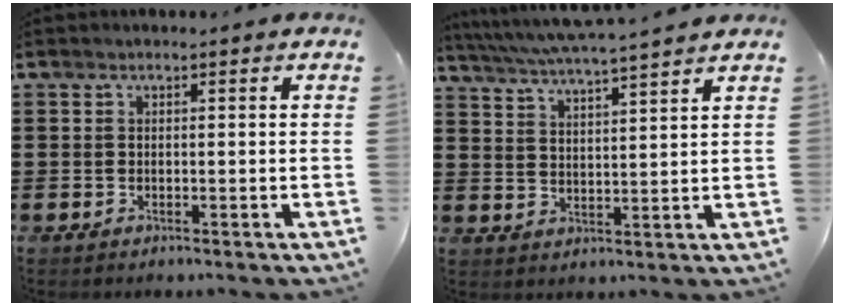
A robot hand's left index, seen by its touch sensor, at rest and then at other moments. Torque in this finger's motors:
{"motor_torque": [1.07, -1.07, 0.50, 0.09]}